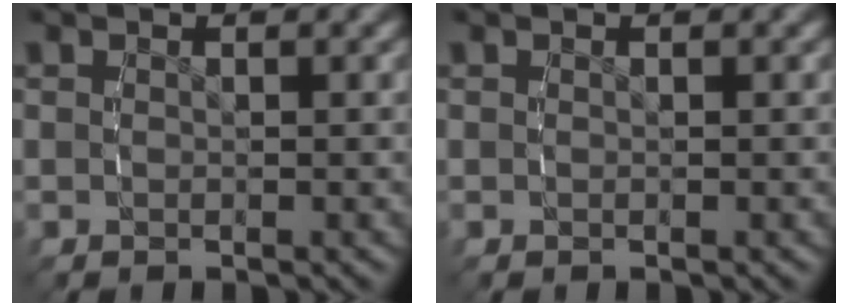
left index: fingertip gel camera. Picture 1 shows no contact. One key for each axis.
{"total": 0.0}